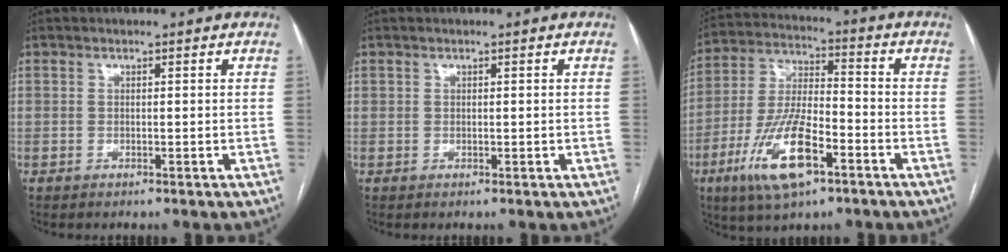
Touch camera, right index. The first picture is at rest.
{"total": 0.5, "force": [0.3, 0.4, 0.2], "torque": [-0.001, 0.003, 0.007]}
{"total": 14.3, "force": [-6.8, 4.4, 11.8], "torque": [-0.245, -0.004, -0.119]}